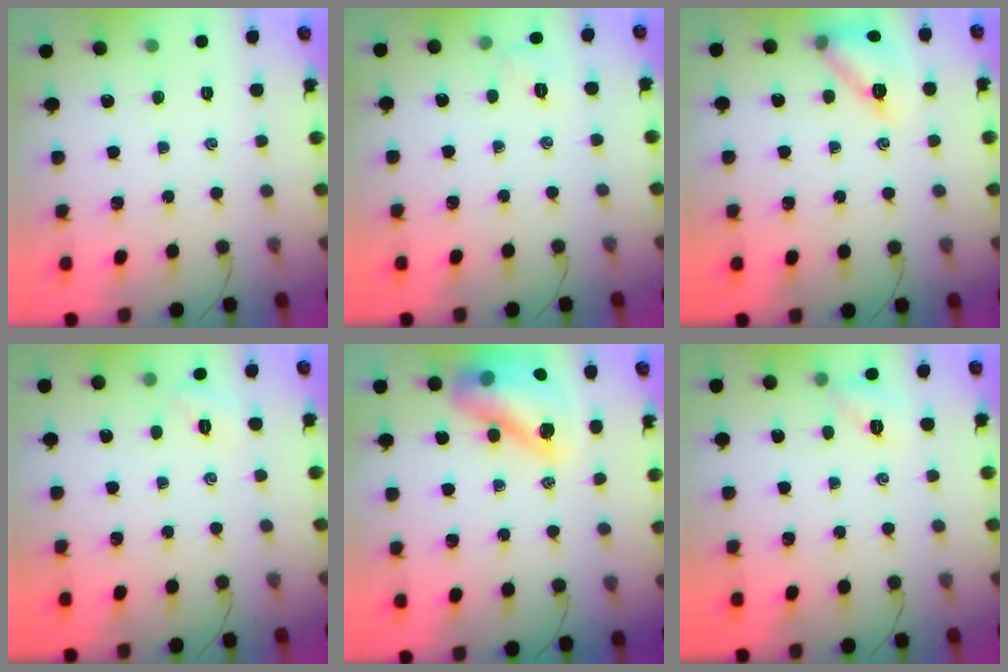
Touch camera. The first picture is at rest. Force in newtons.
{"total": 4.8, "press": 4.5, "slide": 1.5}
{"total": 12.8, "press": 12.7, "slide": 0.7}
{"total": 2.4, "press": 2.3, "slide": 0.7}
{"total": 15.8, "press": 15.2, "slide": 4.3}
{"total": 5.3, "press": 5.3, "slide": 0.5}